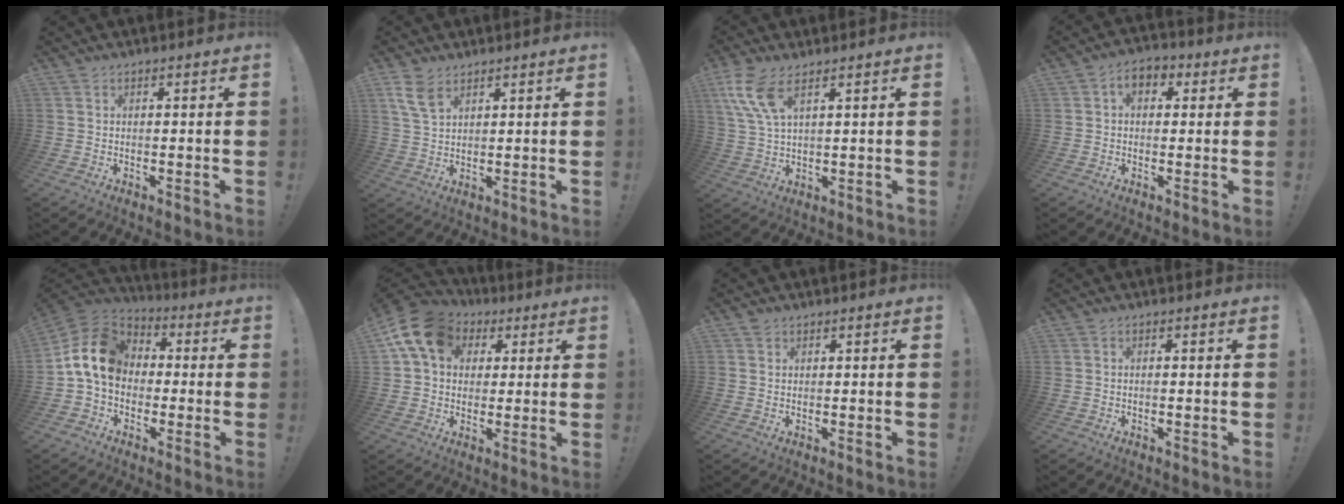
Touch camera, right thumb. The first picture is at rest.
{"total": 6.7, "force": [4.1, 3.5, 4.0], "torque": [-0.070, -0.015, 0.080]}
{"total": 9.5, "force": [5.1, 3.4, 7.2], "torque": [-0.152, -0.014, 0.100]}
{"total": 5.6, "force": [1.4, 3.9, 3.8], "torque": [-0.053, 0.003, 0.024]}
{"total": 15.0, "force": [1.0, 11.1, 10.0], "torque": [-0.177, 0.019, 0.027]}
{"total": 14.2, "force": [4.9, 10.7, 8.0], "torque": [-0.133, -0.010, 0.096]}
{"total": 0.9, "force": [0.7, 0.5, 0.0], "torque": [-0.004, 0.001, 0.015]}
{"total": 0.6, "force": [-0.5, -0.1, 0.4], "torque": [-0.017, 0.003, -0.007]}